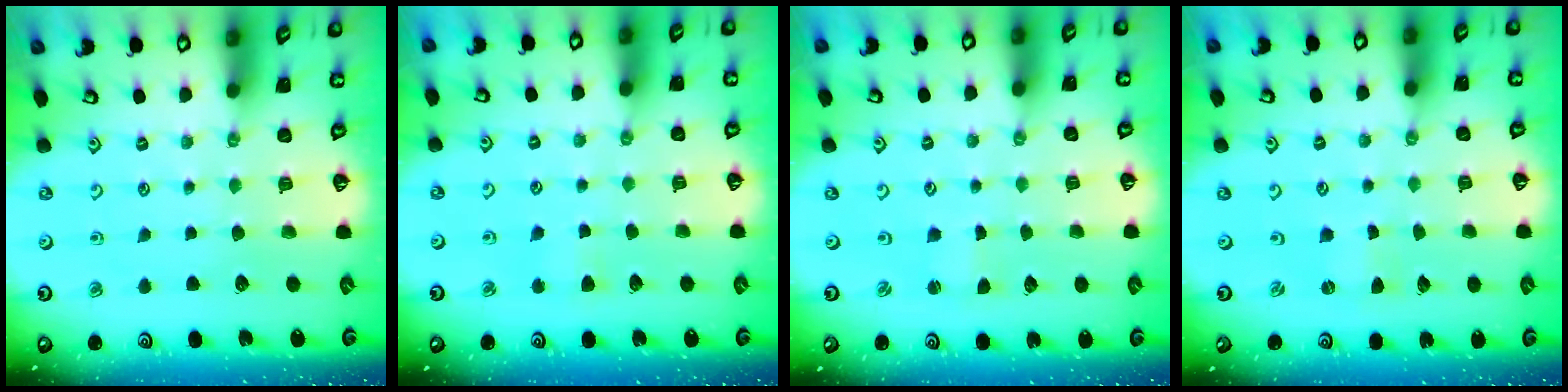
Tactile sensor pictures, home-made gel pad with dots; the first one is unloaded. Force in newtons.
{"total": 3.3, "press": 3.2, "slide": 0.4}
{"total": 0.6, "press": 0.6, "slide": 0.0}
{"total": 0.0}